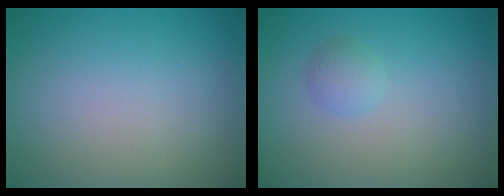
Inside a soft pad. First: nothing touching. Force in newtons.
{"total": 1.3, "press": 1.3, "slide": 0.1}